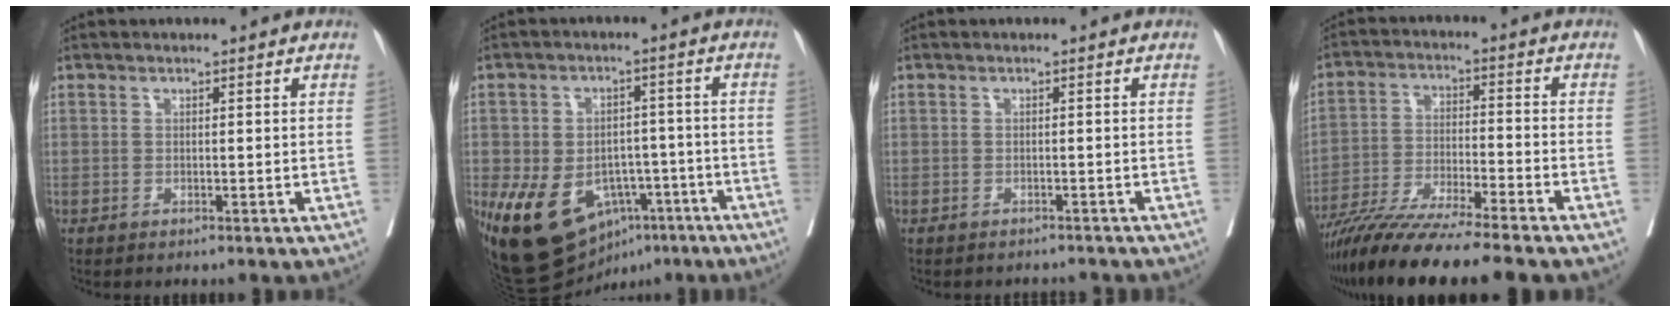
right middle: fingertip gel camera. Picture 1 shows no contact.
{"total": 16.4, "force": [-7.6, 10.7, 9.8], "torque": [-0.181, 0.010, -0.103]}
{"total": 3.6, "force": [-3.4, 1.0, 0.3], "torque": [0.003, -0.003, -0.042]}
{"total": 13.3, "force": [-11.1, -0.8, 7.2], "torque": [-0.120, -0.030, -0.192]}